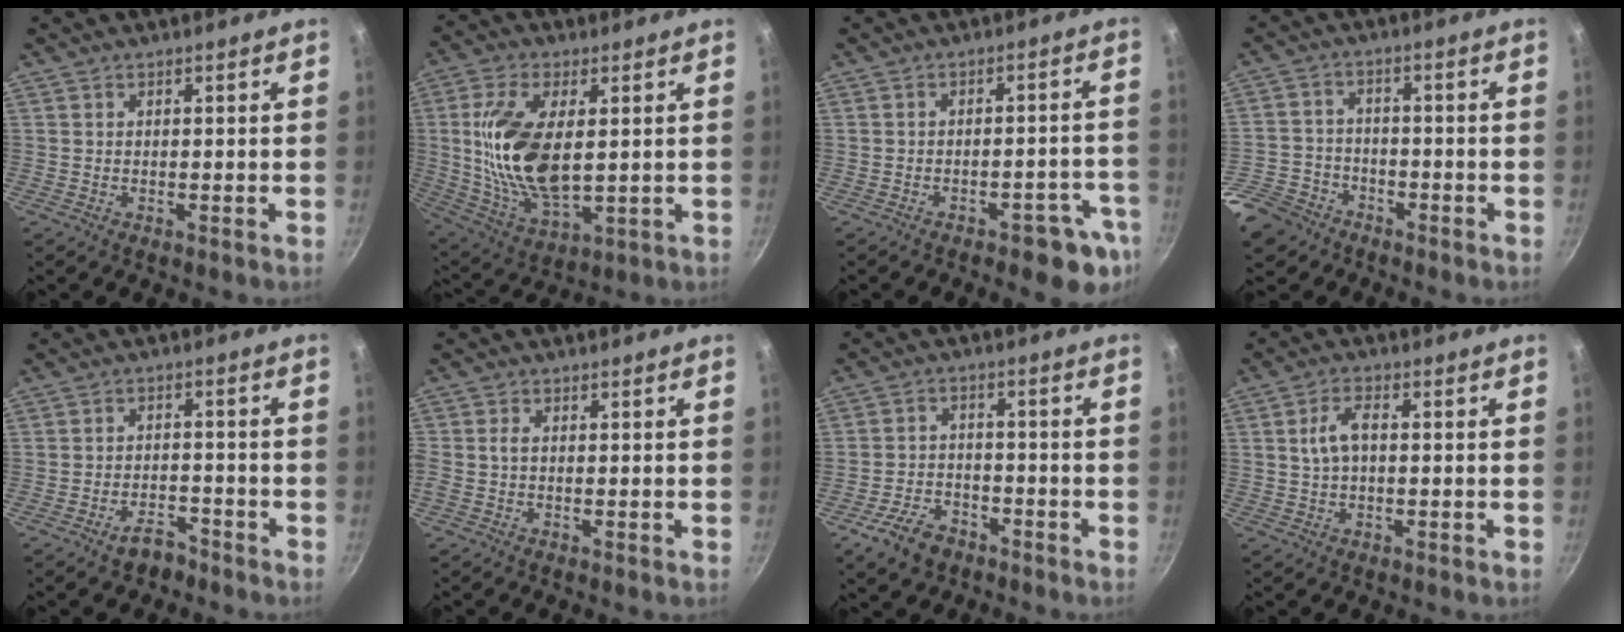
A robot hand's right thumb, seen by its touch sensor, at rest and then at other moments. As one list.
[{"total": 17.6, "force": [1.8, 8.7, 15.2], "torque": [-0.302, -0.016, 0.044]}, {"total": 9.3, "force": [-5.6, 3.2, 6.7], "torque": [-0.067, 0.041, -0.066]}, {"total": 9.2, "force": [-6.7, 5.9, 2.3], "torque": [-0.050, 0.024, -0.131]}, {"total": 4.4, "force": [-3.3, 2.2, 1.8], "torque": [-0.024, 0.024, -0.054]}, {"total": 2.1, "force": [-0.1, 1.2, 1.7], "torque": [-0.046, 0.003, -0.006]}, {"total": 7.5, "force": [-4.8, 4.6, 3.4], "torque": [-0.054, 0.025, -0.084]}, {"total": 5.0, "force": [0.5, 2.6, 4.2], "torque": [-0.088, 0.013, 0.008]}]